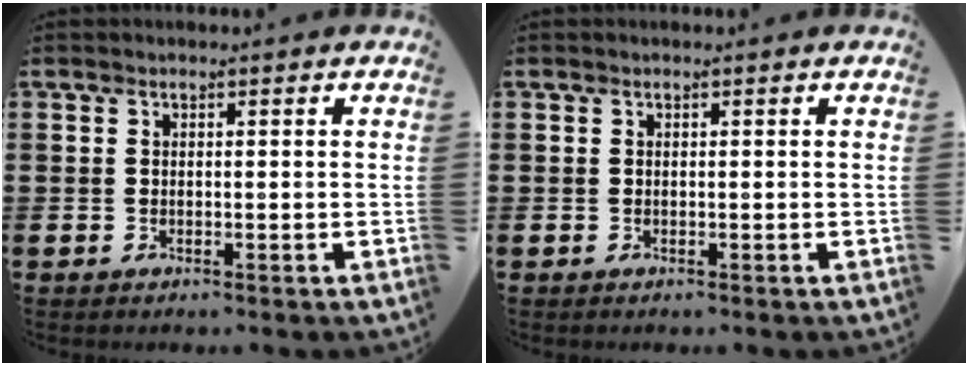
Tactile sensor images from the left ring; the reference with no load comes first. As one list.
[{"total": 0.0}]